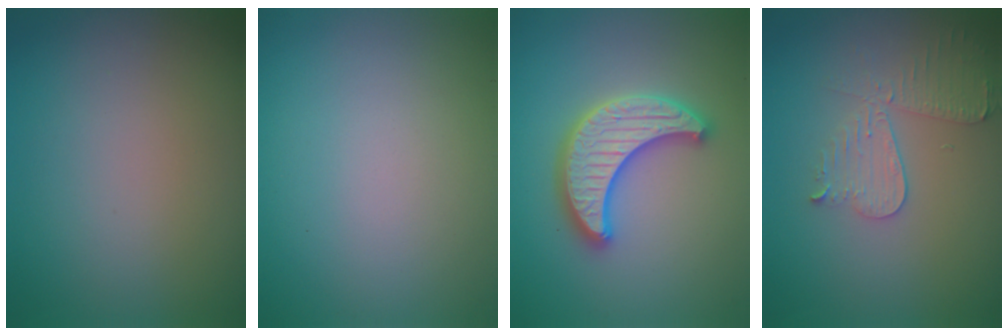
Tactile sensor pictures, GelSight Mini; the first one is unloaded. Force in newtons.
{"total": 0.0}
{"total": 5.3, "press": 5.2, "slide": 0.9}
{"total": 3.6, "press": 3.2, "slide": 1.6}